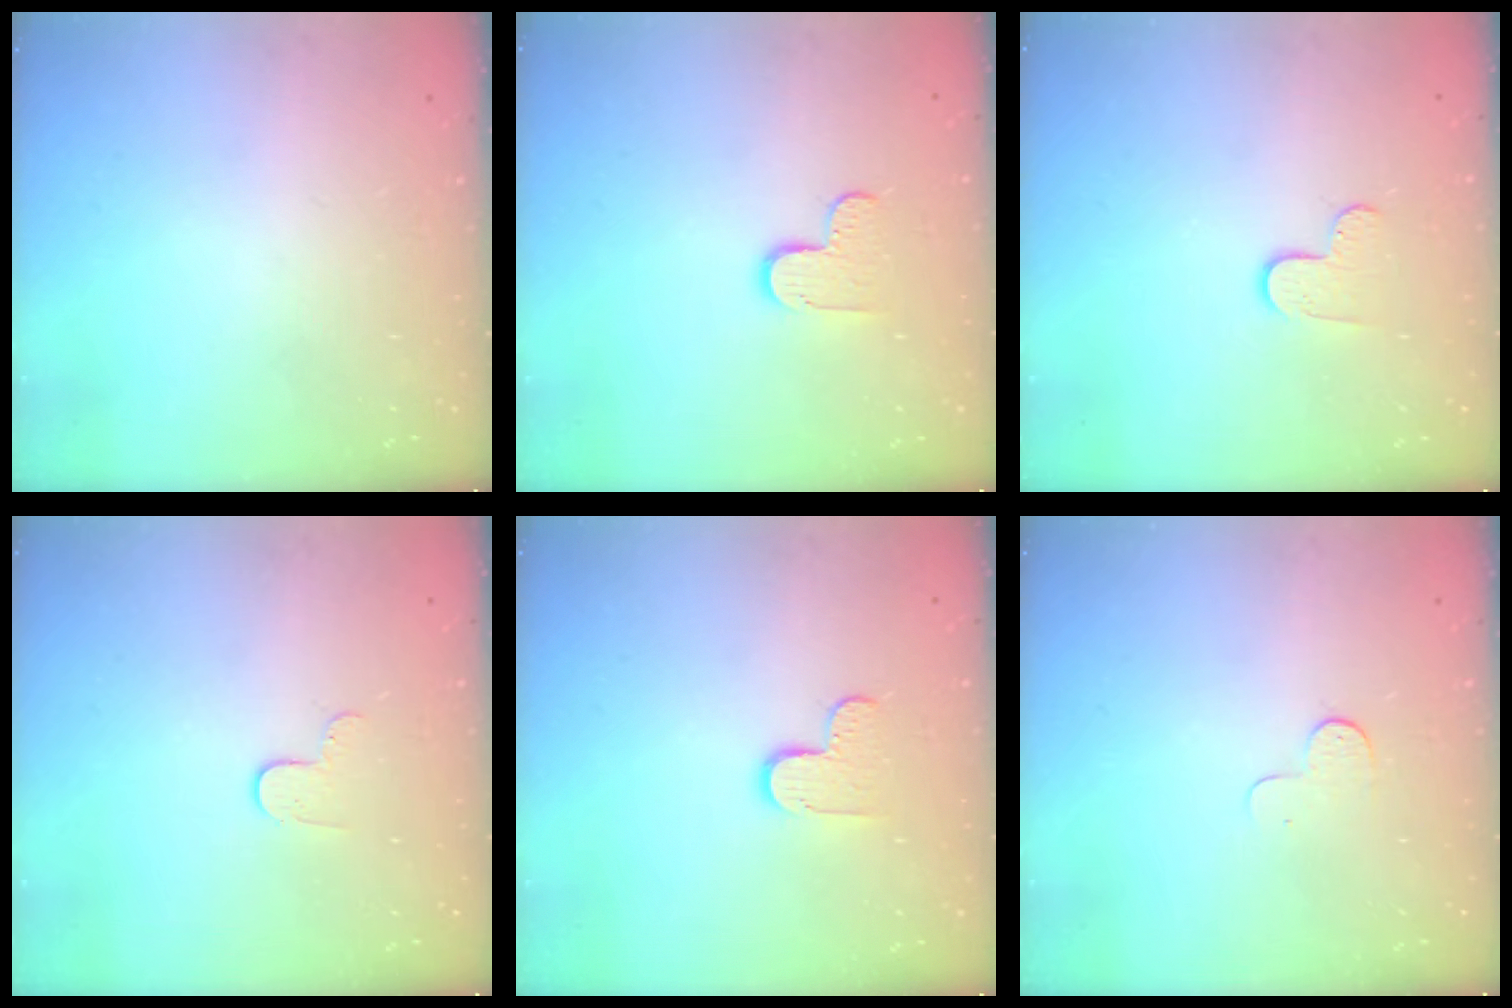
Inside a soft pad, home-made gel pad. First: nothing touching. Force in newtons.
{"total": 6.1, "press": 6.1, "slide": 0.3}
{"total": 6.4, "press": 6.3, "slide": 0.5}
{"total": 4.7, "press": 4.6, "slide": 0.5}
{"total": 6.1, "press": 6.1, "slide": 0.3}
{"total": 4.0, "press": 4.0, "slide": 0.5}